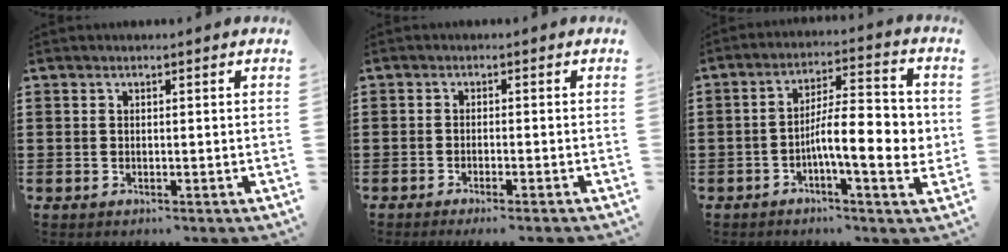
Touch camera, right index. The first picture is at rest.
{"total": 1.4, "force": [-1.2, -0.3, 0.7], "torque": [-0.012, -0.002, -0.022]}
{"total": 10.4, "force": [-1.6, 3.0, 9.8], "torque": [-0.152, -0.001, -0.029]}